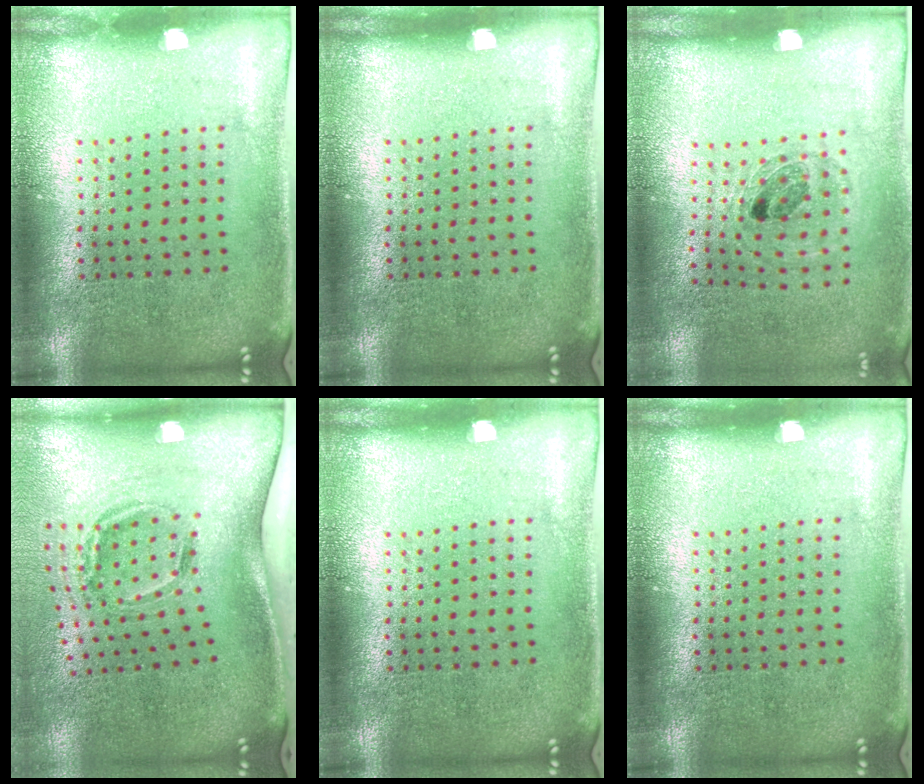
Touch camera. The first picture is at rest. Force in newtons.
{"total": 0.0}
{"total": 0.8, "press": 0.8, "slide": 0.2}
{"total": 2.1, "press": 1.3, "slide": 1.6}
{"total": 0.0}
{"total": 0.0}